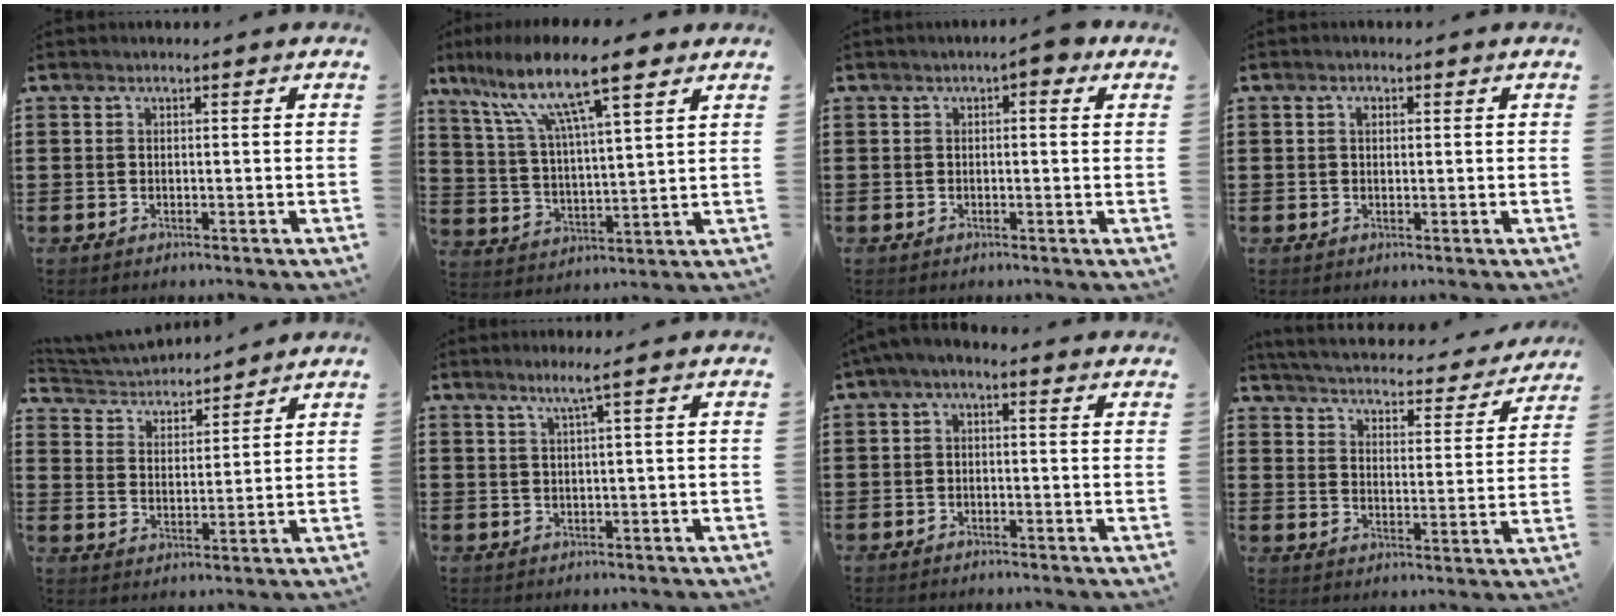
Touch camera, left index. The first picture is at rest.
{"total": 13.0, "force": [8.9, 2.3, 9.2], "torque": [-0.194, -0.024, 0.149]}
{"total": 2.5, "force": [0.8, 0.8, 2.2], "torque": [-0.038, 0.004, 0.010]}
{"total": 1.1, "force": [0.5, 0.7, 0.7], "torque": [-0.016, 0.006, 0.008]}
{"total": 3.9, "force": [3.9, 0.7, 0.1], "torque": [-0.024, -0.022, 0.064]}
{"total": 2.5, "force": [1.3, -0.5, 2.0], "torque": [-0.041, -0.003, 0.021]}
{"total": 1.7, "force": [-1.3, 0.3, 1.0], "torque": [-0.025, -0.002, -0.030]}
{"total": 3.5, "force": [3.5, 0.0, 0.4], "torque": [-0.029, -0.033, 0.051]}